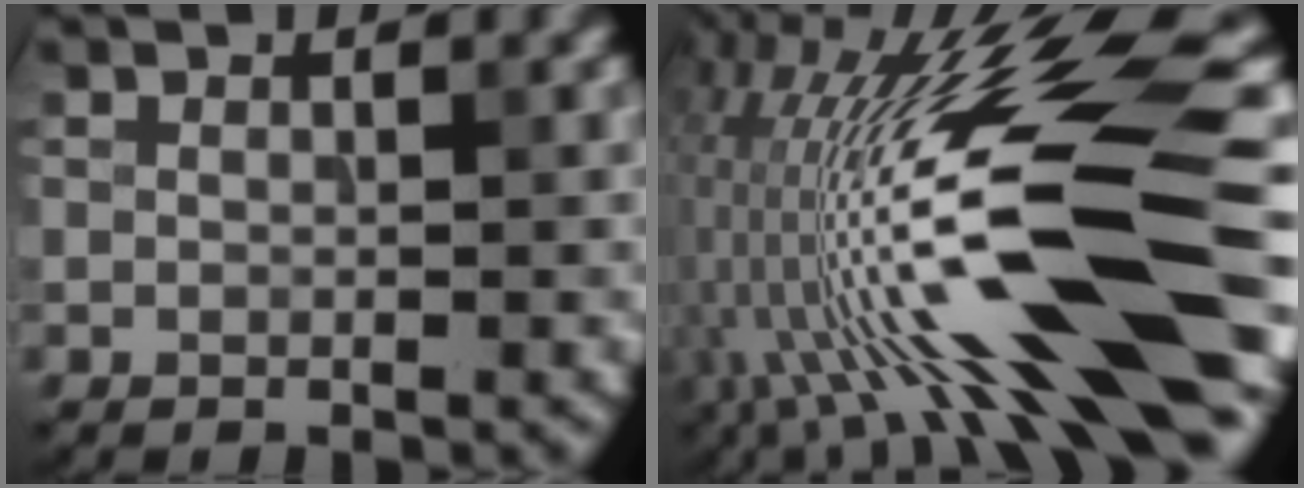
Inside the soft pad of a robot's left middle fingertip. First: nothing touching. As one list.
[{"total": 15.7, "force": [-2.5, 3.2, 15.2], "torque": [-0.284, 0.015, -0.031]}]